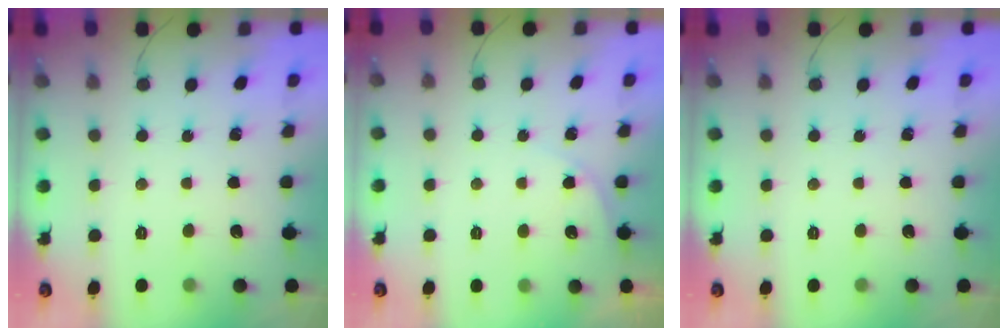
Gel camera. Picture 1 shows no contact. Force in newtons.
{"total": 3.3, "press": 2.8, "slide": 1.8}
{"total": 0.0}